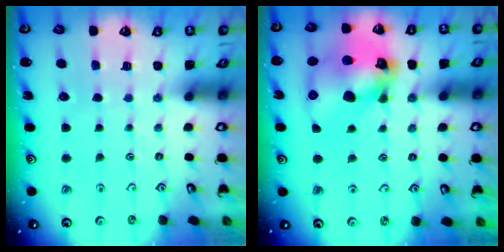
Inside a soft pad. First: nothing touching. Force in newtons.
{"total": 16.3, "press": 16.2, "slide": 2.5}